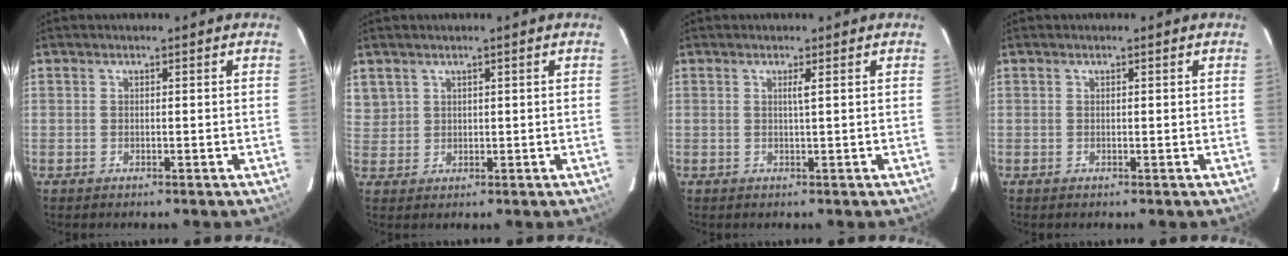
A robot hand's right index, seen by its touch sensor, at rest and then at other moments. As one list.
[{"total": 2.2, "force": [1.4, 1.7, 0.0], "torque": [0.008, 0.007, 0.025]}, {"total": 1.1, "force": [0.4, -0.3, 1.0], "torque": [-0.022, -0.001, 0.007]}, {"total": 0.0}]